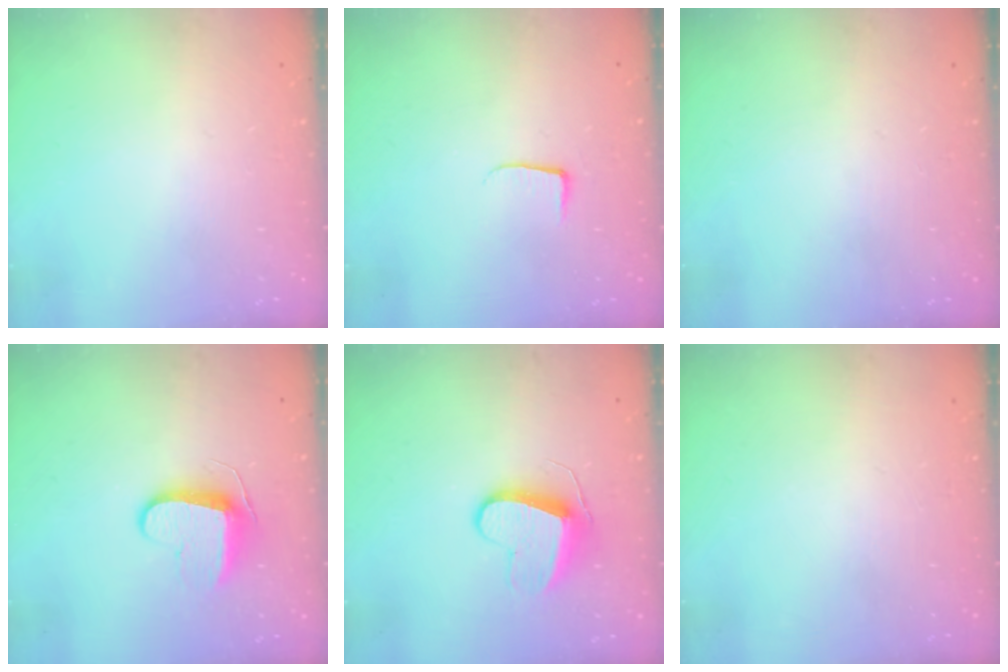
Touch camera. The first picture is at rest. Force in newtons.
{"total": 3.8, "press": 3.8, "slide": 0.5}
{"total": 0.0}
{"total": 9.4, "press": 9.4, "slide": 0.2}
{"total": 9.5, "press": 9.5, "slide": 0.7}
{"total": 0.0}